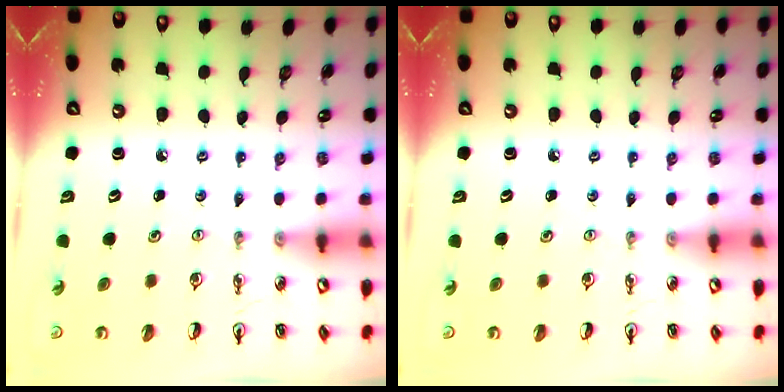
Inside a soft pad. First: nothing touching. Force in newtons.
{"total": 0.0}